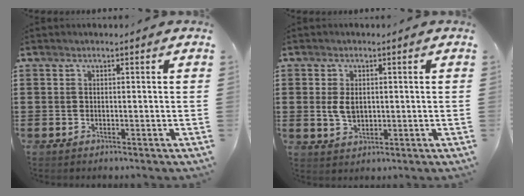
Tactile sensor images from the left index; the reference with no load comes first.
{"total": 3.7, "force": [0.3, 2.3, 2.8], "torque": [-0.074, 0.003, 0.001]}